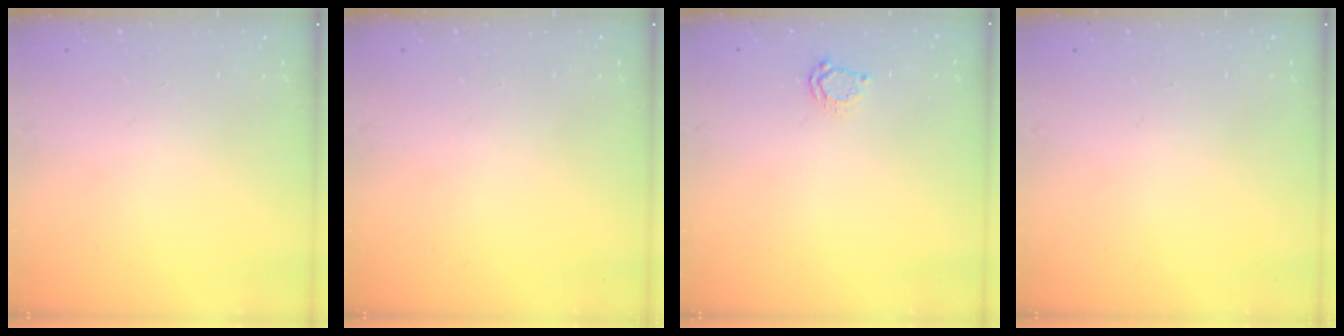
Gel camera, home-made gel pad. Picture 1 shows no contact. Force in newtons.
{"total": 0.0}
{"total": 3.8, "press": 3.8, "slide": 0.5}
{"total": 0.0}